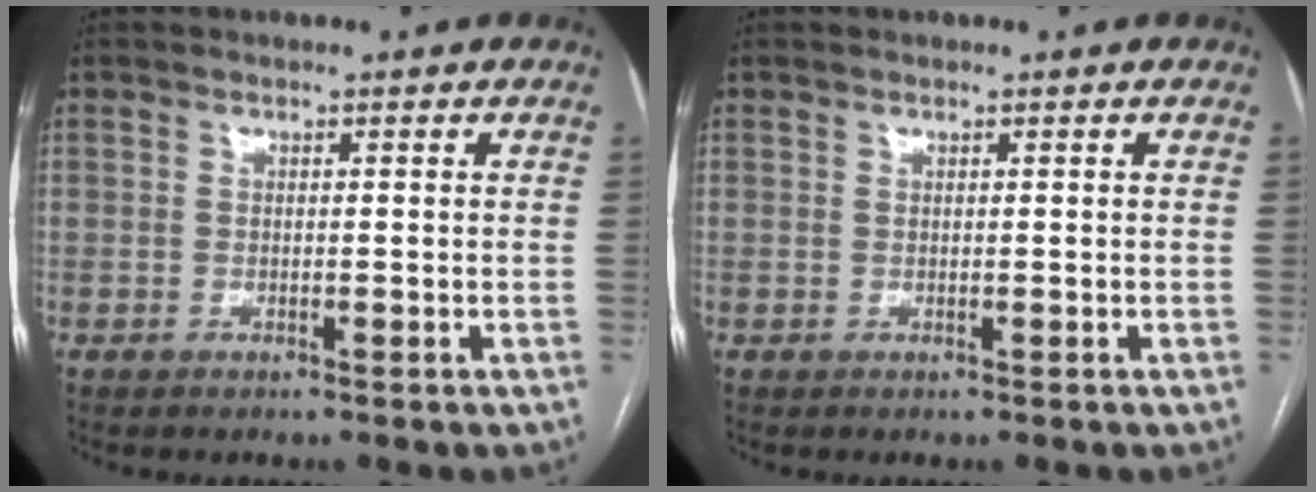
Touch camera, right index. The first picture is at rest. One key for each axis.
{"total": 0.0}